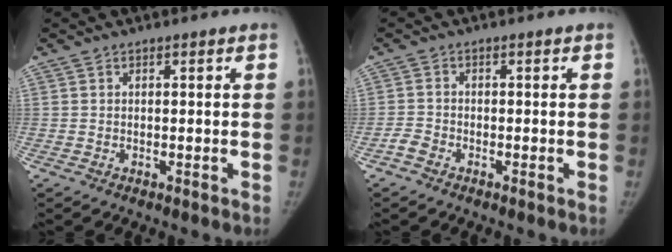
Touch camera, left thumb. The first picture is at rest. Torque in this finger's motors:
{"motor_torque": [-0.52, 0.40, -0.29, 0.36, -0.01]}